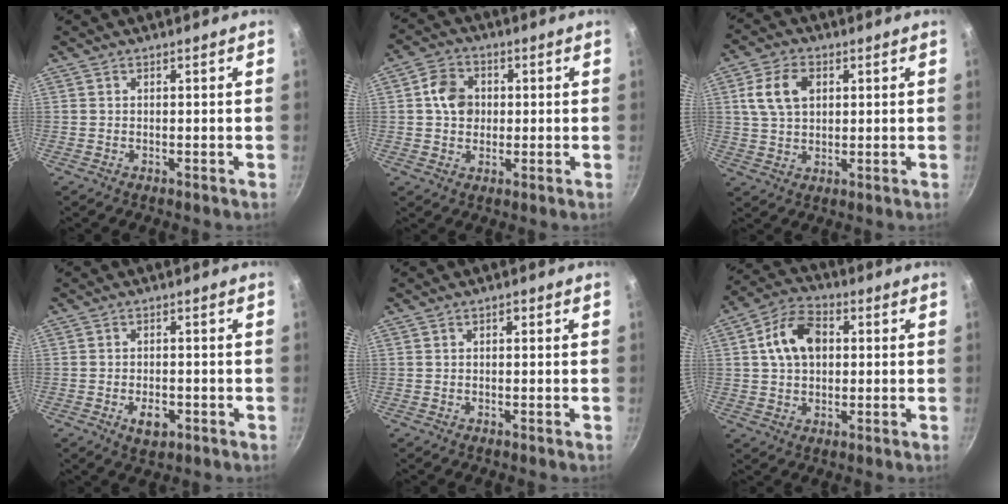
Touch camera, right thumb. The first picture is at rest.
{"total": 6.9, "force": [0.8, 5.8, 3.7], "torque": [-0.041, 0.012, 0.003]}
{"total": 8.4, "force": [2.4, 5.8, 5.7], "torque": [-0.092, 0.005, 0.041]}
{"total": 4.3, "force": [-1.6, 2.6, 3.1], "torque": [-0.042, 0.006, -0.021]}
{"total": 0.9, "force": [0.3, 0.5, 0.7], "torque": [-0.008, 0.006, 0.005]}
{"total": 11.0, "force": [1.9, 7.7, 7.6], "torque": [-0.114, 0.018, 0.022]}